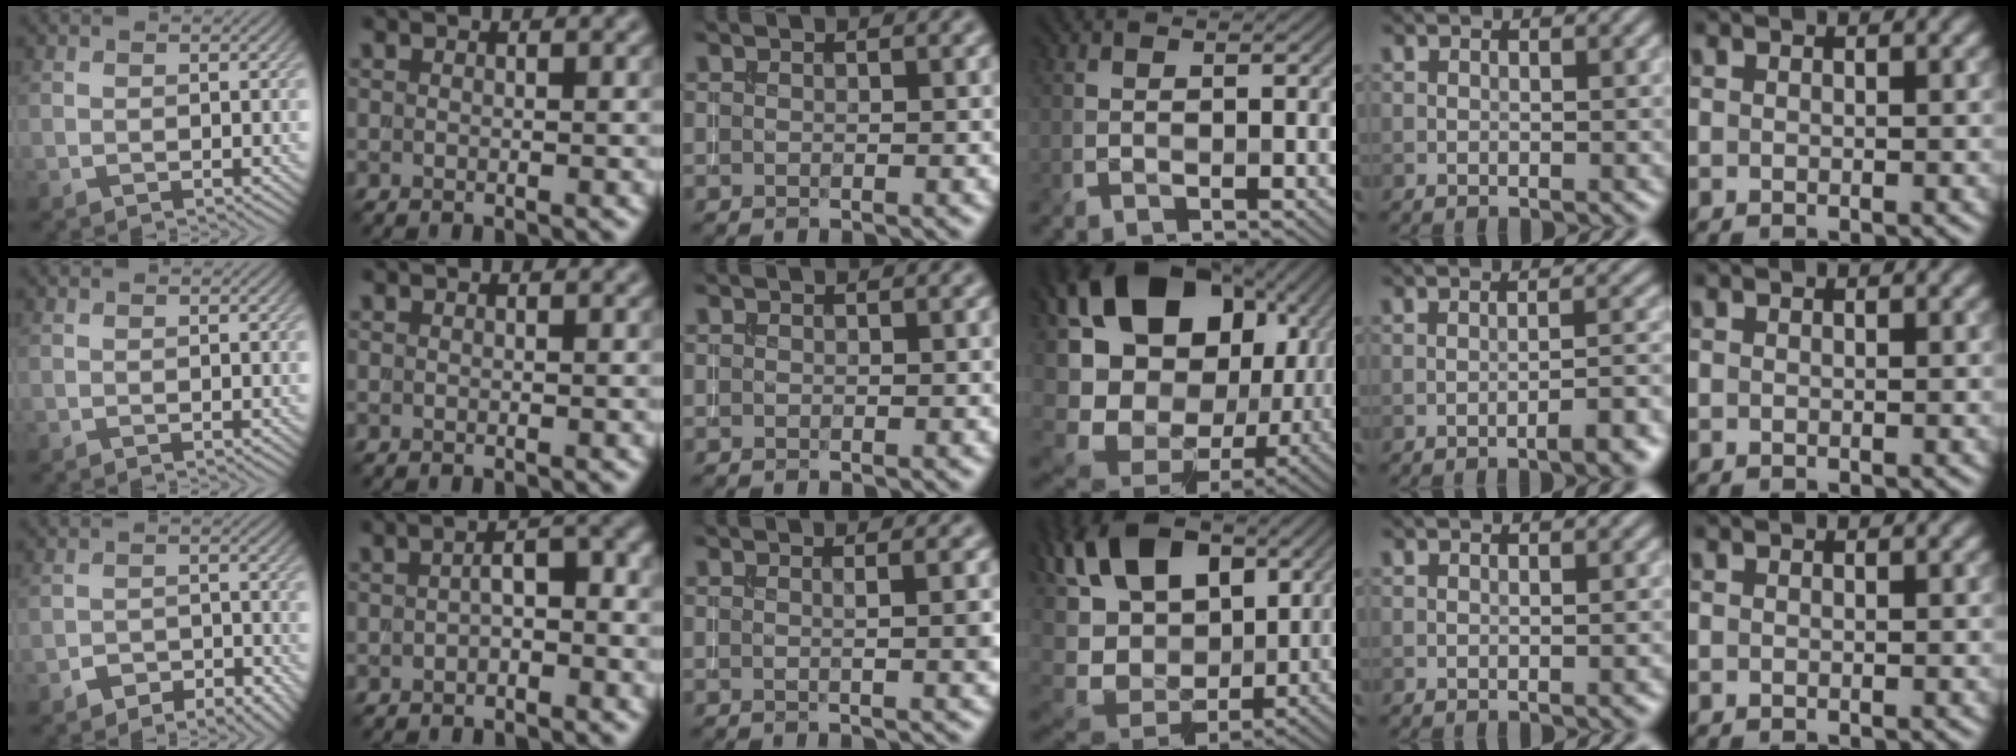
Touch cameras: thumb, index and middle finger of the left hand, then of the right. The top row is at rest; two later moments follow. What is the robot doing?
{"motion": "extract", "object": "backpack"}